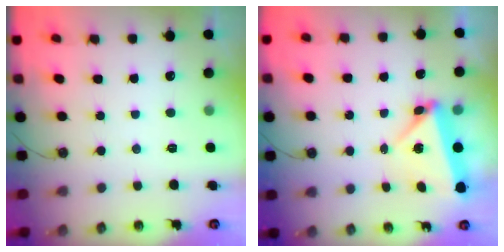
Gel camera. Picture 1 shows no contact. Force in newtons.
{"total": 5.6, "press": 5.5, "slide": 0.6}